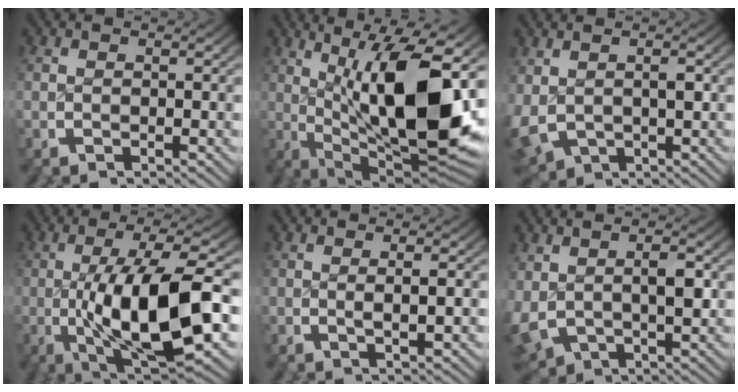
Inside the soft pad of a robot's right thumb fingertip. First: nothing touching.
{"total": 19.2, "force": [-0.8, 9.8, 16.5], "torque": [-0.277, -0.051, 0.020]}
{"total": 6.2, "force": [-1.3, 5.0, 3.4], "torque": [-0.092, -0.030, 0.001]}
{"total": 13.7, "force": [-1.8, 5.9, 12.3], "torque": [-0.232, -0.031, -0.010]}
{"total": 1.4, "force": [0.2, 0.1, 1.4], "torque": [-0.027, 0.001, 0.005]}
{"total": 6.5, "force": [-0.8, 5.0, 4.1], "torque": [-0.101, -0.025, 0.008]}